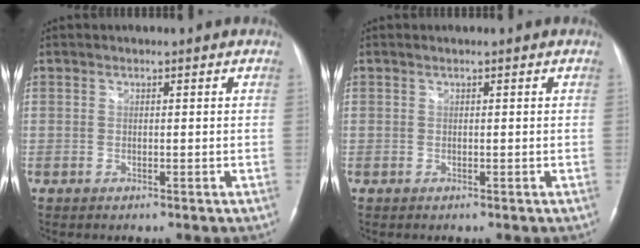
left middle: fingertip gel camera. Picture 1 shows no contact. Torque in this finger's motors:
{"motor_torque": [0.11, -0.10, -0.07, 0.01]}